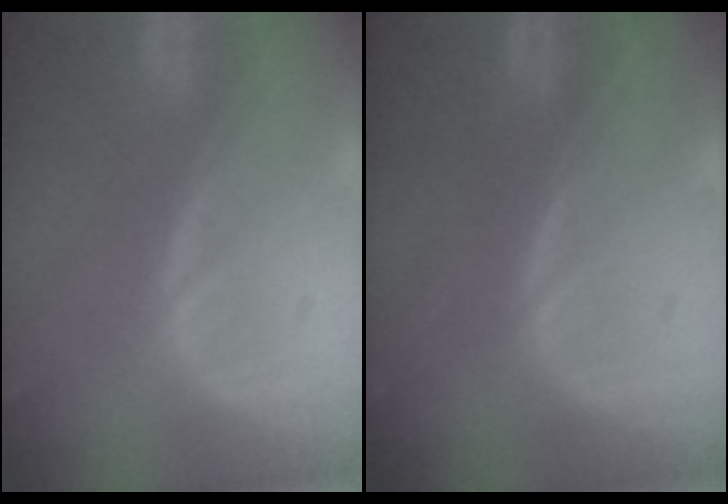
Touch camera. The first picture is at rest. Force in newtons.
{"total": 0.0}